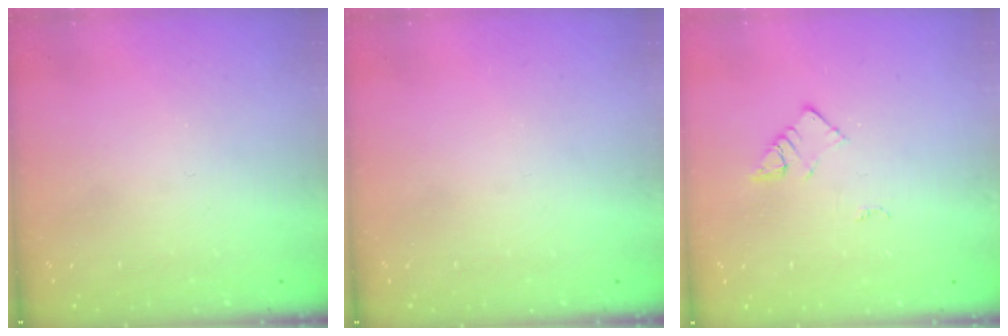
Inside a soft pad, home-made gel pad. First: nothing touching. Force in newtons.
{"total": 0.0}
{"total": 3.3, "press": 3.3, "slide": 0.2}